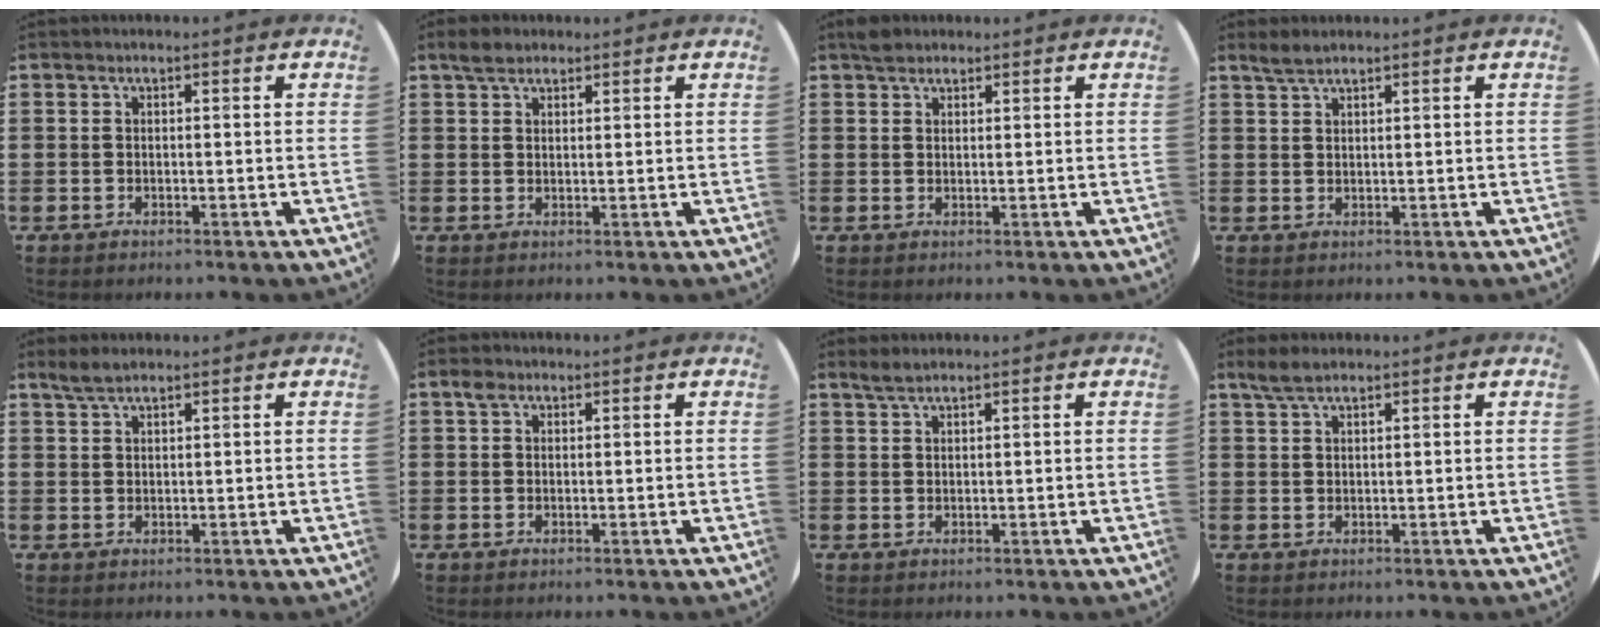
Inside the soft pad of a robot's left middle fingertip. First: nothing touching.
{"total": 2.4, "force": [2.0, 1.0, 0.8], "torque": [-0.012, 0.004, 0.037]}
{"total": 1.7, "force": [1.5, 0.7, 0.3], "torque": [-0.001, 0.003, 0.028]}
{"total": 2.0, "force": [1.7, 0.3, 0.8], "torque": [-0.019, 0.003, 0.033]}
{"total": 2.3, "force": [2.0, 0.5, 1.1], "torque": [-0.025, 0.004, 0.037]}
{"total": 1.6, "force": [1.0, 1.1, 0.6], "torque": [-0.007, 0.002, 0.018]}
{"total": 1.7, "force": [1.5, 0.3, 0.7], "torque": [-0.015, 0.003, 0.027]}
{"total": 2.9, "force": [2.3, 0.8, 1.5], "torque": [-0.034, 0.005, 0.042]}